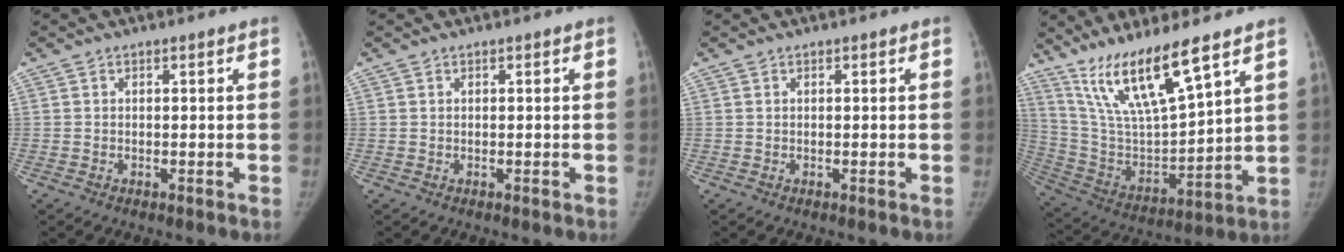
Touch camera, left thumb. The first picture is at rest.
{"total": 0.0}
{"total": 0.0}
{"total": 17.1, "force": [11.8, 2.9, 12.0], "torque": [-0.213, -0.060, 0.241]}